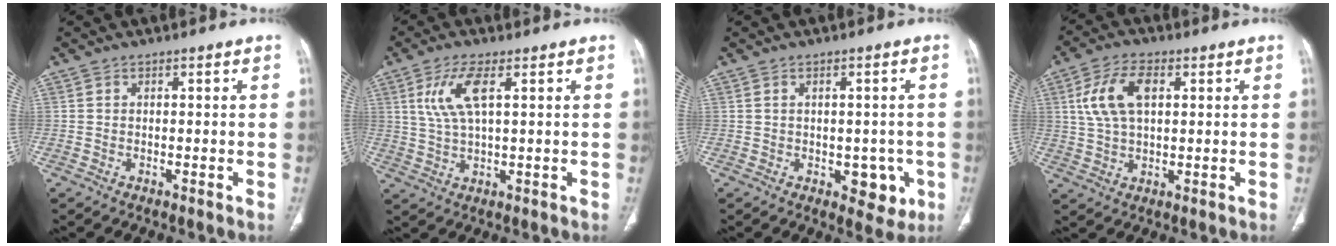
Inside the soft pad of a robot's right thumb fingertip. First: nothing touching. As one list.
[{"total": 7.3, "force": [2.5, 2.3, 6.5], "torque": [-0.151, -0.004, 0.056]}, {"total": 5.9, "force": [-1.7, 3.6, 4.3], "torque": [-0.022, 0.003, -0.014]}, {"total": 9.5, "force": [2.5, 5.2, 7.6], "torque": [-0.155, 0.009, 0.050]}]